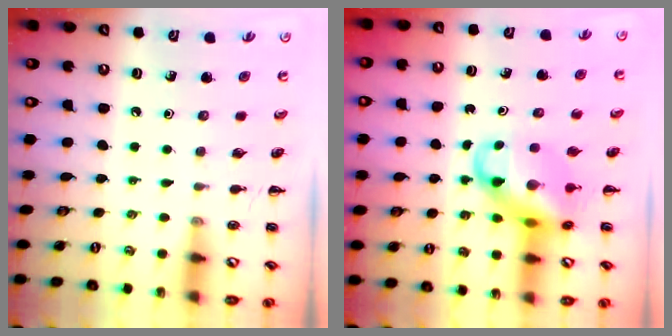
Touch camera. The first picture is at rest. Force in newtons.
{"total": 10.7, "press": 10.3, "slide": 2.7}